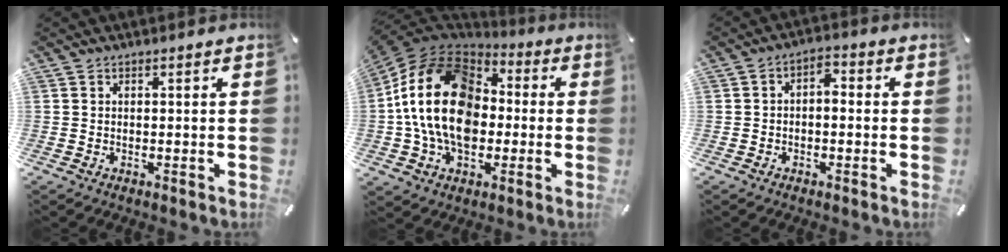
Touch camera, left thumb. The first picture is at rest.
{"total": 21.7, "force": [-1.2, 16.0, 14.6], "torque": [-0.311, 0.023, -0.025]}
{"total": 3.4, "force": [-1.3, 2.2, 2.2], "torque": [-0.040, 0.016, -0.027]}